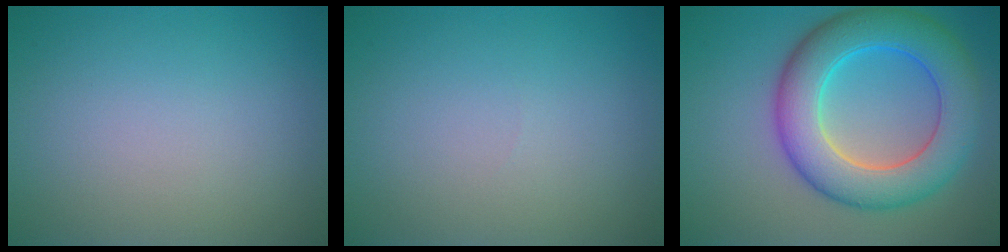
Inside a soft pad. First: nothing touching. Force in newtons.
{"total": 0.0}
{"total": 8.8, "press": 8.8, "slide": 0.3}